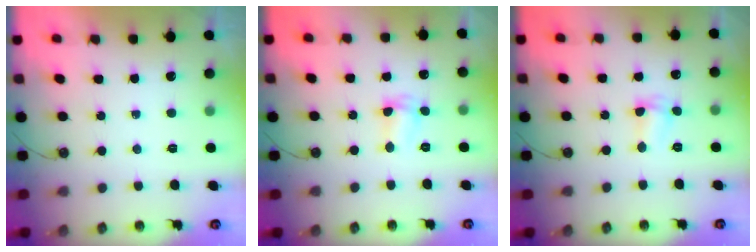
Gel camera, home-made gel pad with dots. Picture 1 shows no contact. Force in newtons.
{"total": 2.9, "press": 2.9, "slide": 0.5}
{"total": 2.4, "press": 2.4, "slide": 0.3}